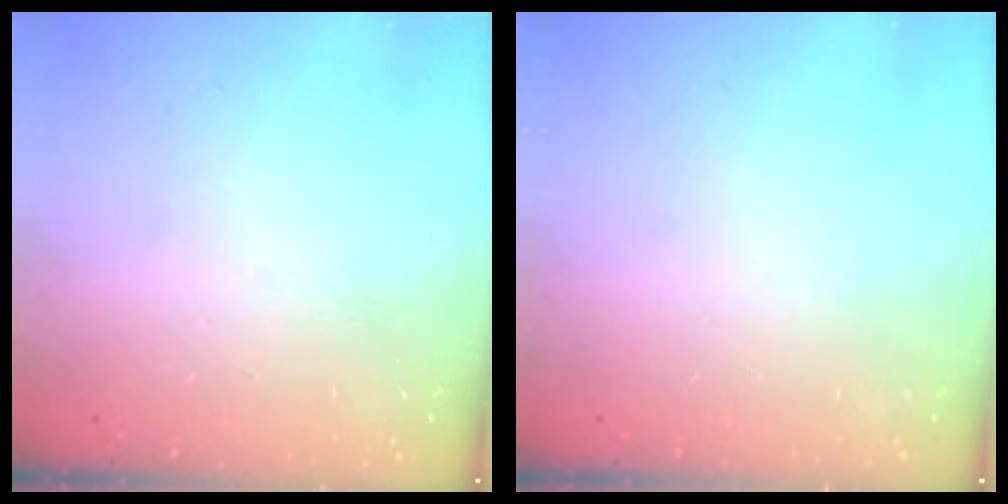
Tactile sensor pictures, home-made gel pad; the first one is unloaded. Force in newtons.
{"total": 0.0}